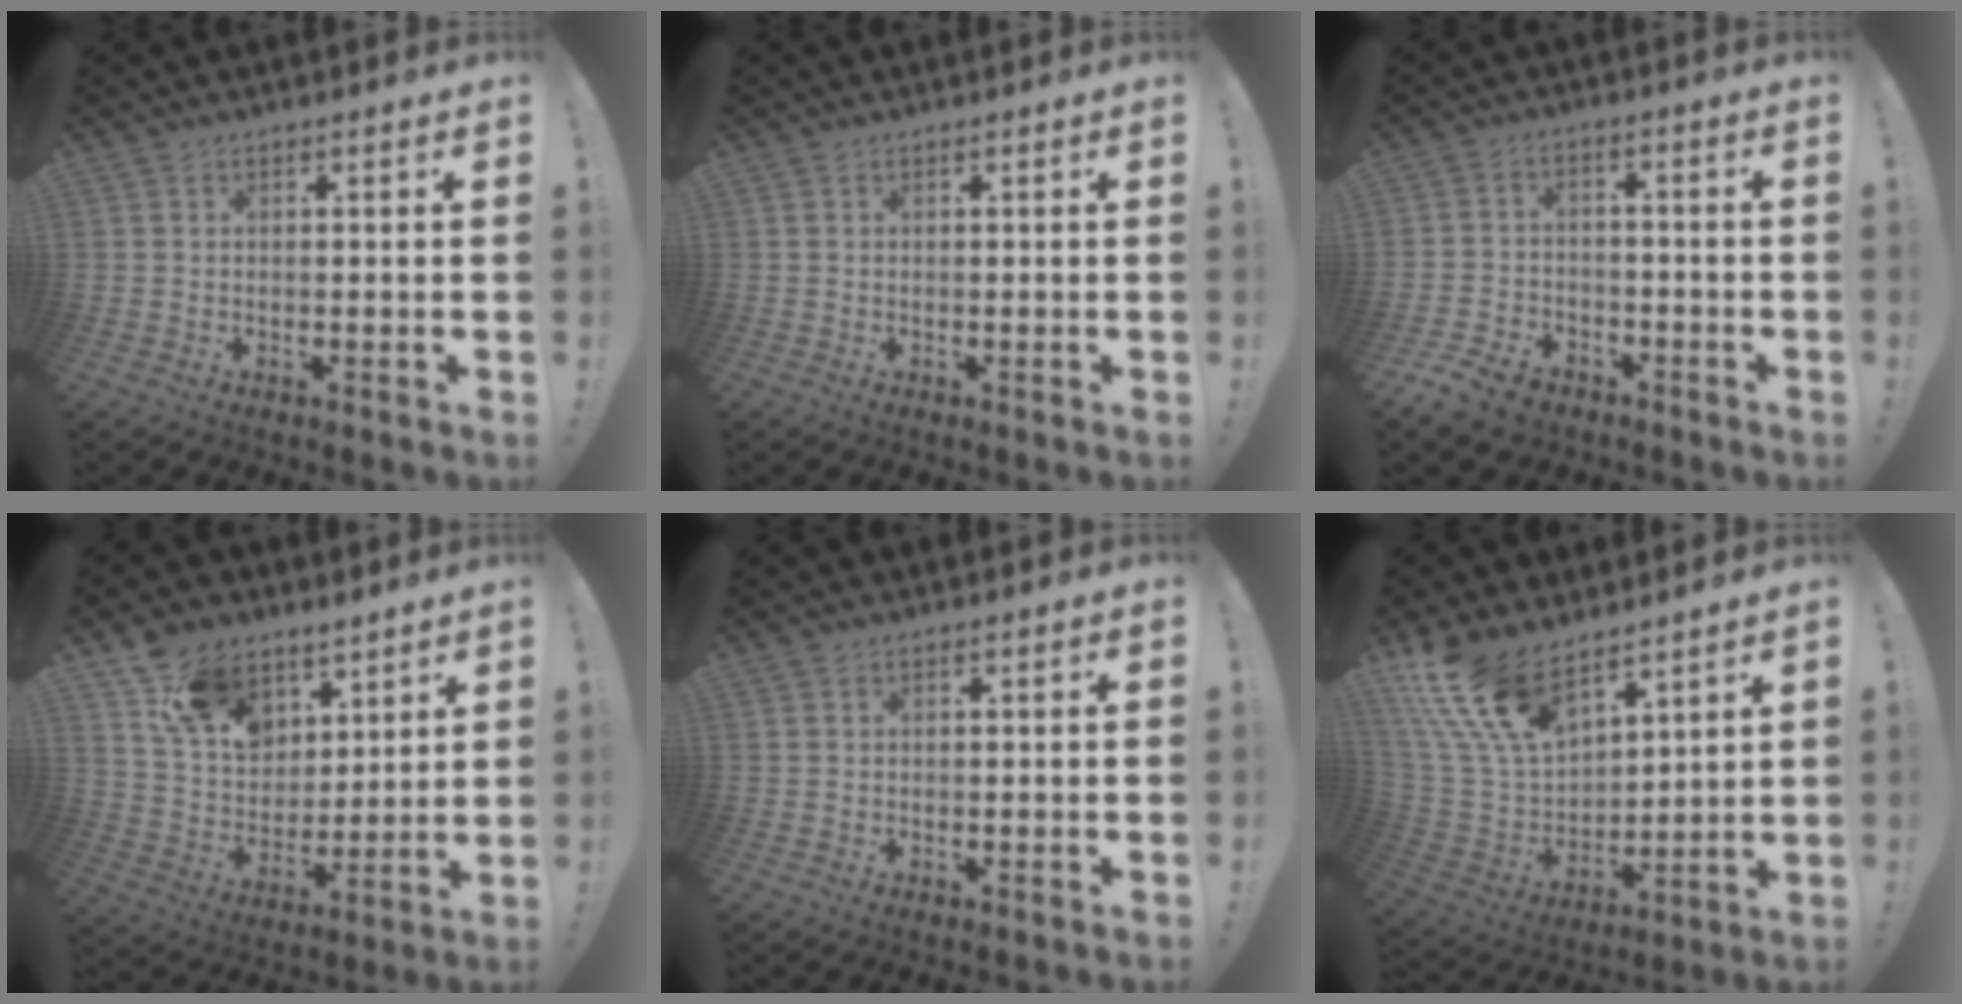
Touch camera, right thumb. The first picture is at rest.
{"total": 0.0}
{"total": 7.5, "force": [-5.1, 4.6, 2.9], "torque": [-0.063, 0.026, -0.094]}
{"total": 14.3, "force": [10.0, 8.9, 5.2], "torque": [-0.109, -0.055, 0.195]}
{"total": 0.0}
{"total": 17.4, "force": [12.5, 8.2, 8.9], "torque": [-0.201, -0.076, 0.239]}